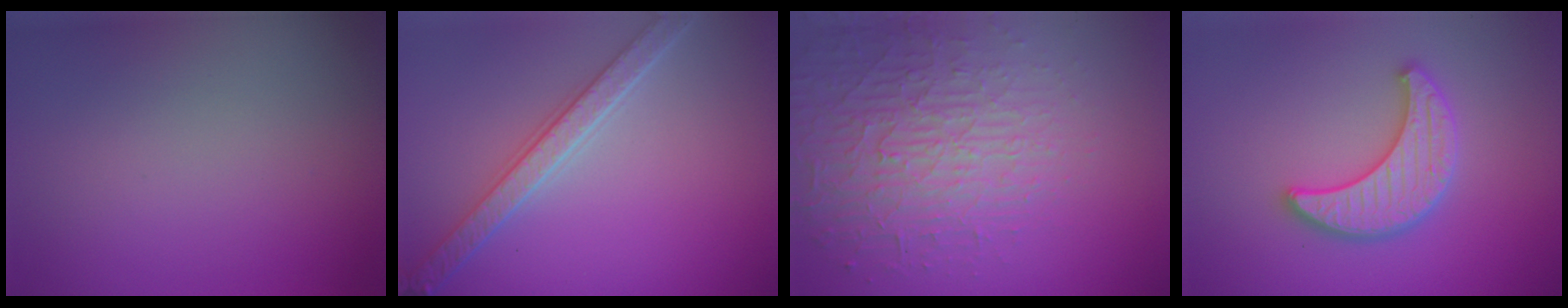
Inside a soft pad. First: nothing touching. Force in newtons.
{"total": 4.2, "press": 3.6, "slide": 2.2}
{"total": 5.5, "press": 4.5, "slide": 3.2}
{"total": 4.0, "press": 3.9, "slide": 0.8}